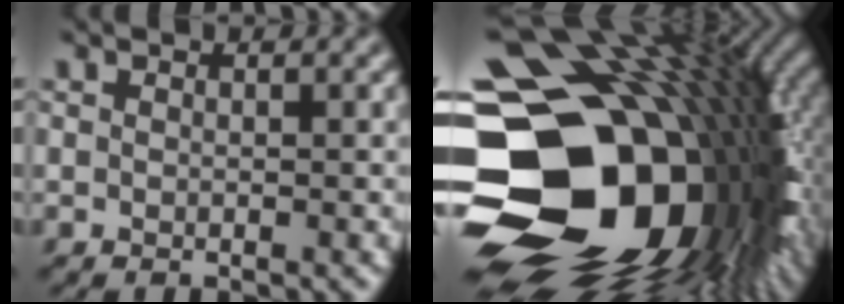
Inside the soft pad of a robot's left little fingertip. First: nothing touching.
{"total": 22.0, "force": [-3.1, 16.3, 14.4], "torque": [-0.287, -0.051, -0.041]}